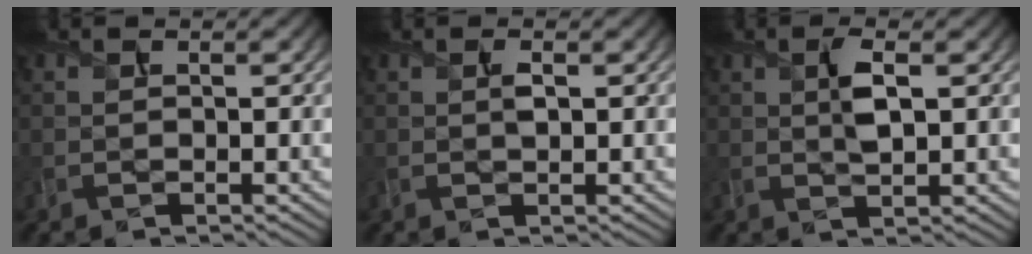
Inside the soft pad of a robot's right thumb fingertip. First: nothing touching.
{"total": 1.2, "force": [0.2, 0.4, 1.1], "torque": [-0.023, -0.002, 0.005]}
{"total": 3.3, "force": [0.7, 1.1, 3.0], "torque": [-0.062, 0.000, 0.014]}